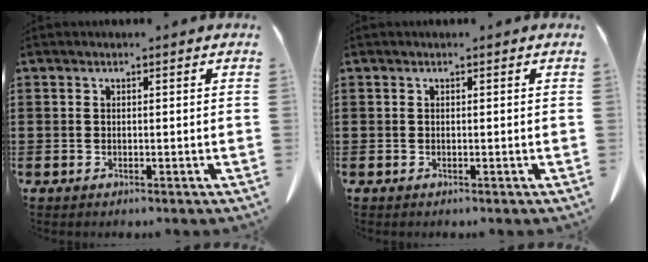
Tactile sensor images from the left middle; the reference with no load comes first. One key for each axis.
{"total": 0.0}